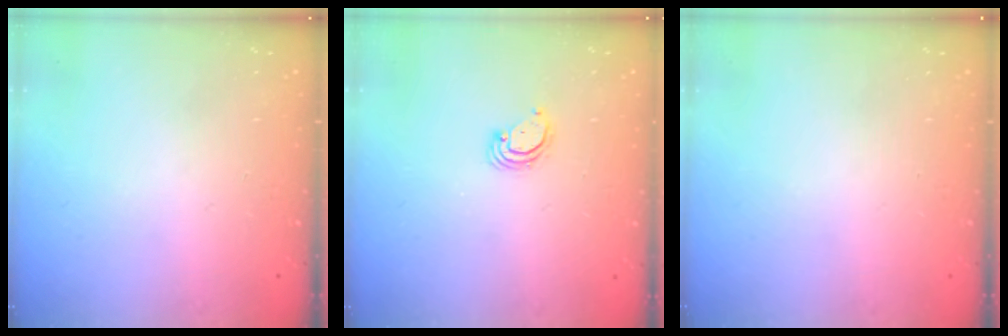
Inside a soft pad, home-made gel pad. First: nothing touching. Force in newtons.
{"total": 2.9, "press": 2.9, "slide": 0.3}
{"total": 0.0}